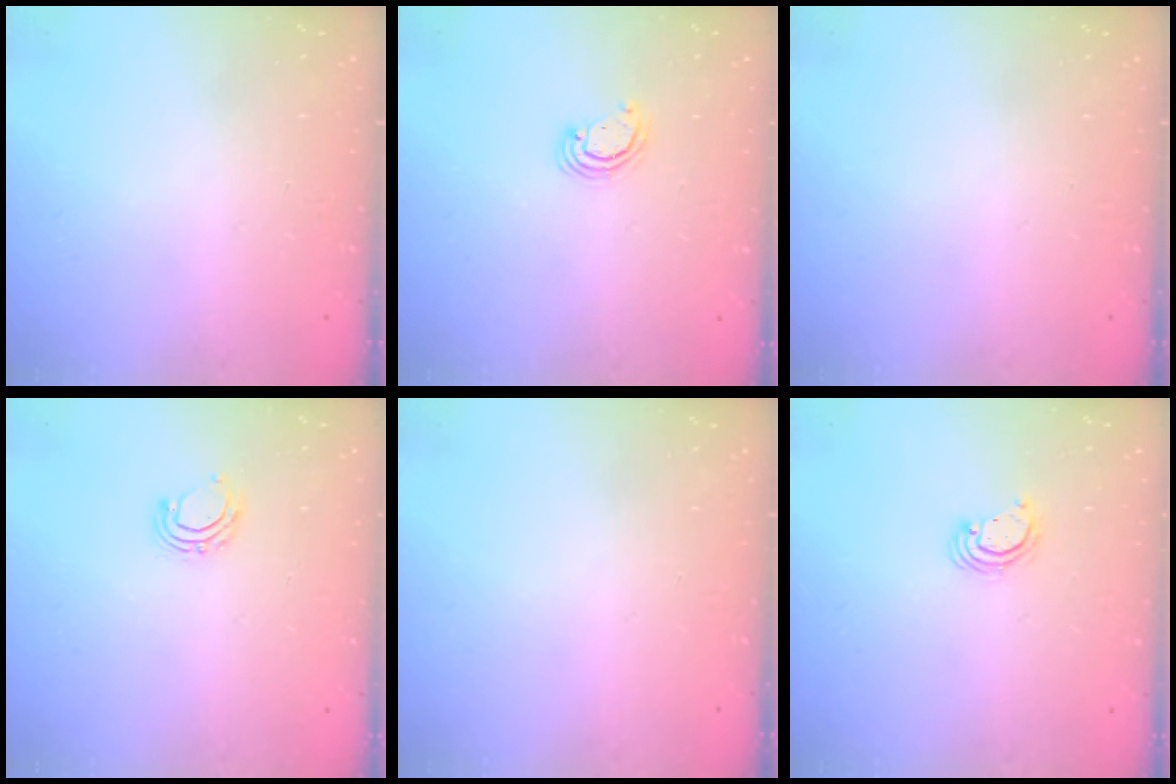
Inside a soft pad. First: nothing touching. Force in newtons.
{"total": 2.8, "press": 2.8, "slide": 0.3}
{"total": 0.0}
{"total": 6.3, "press": 6.2, "slide": 1.3}
{"total": 0.0}
{"total": 2.2, "press": 2.2, "slide": 0.2}